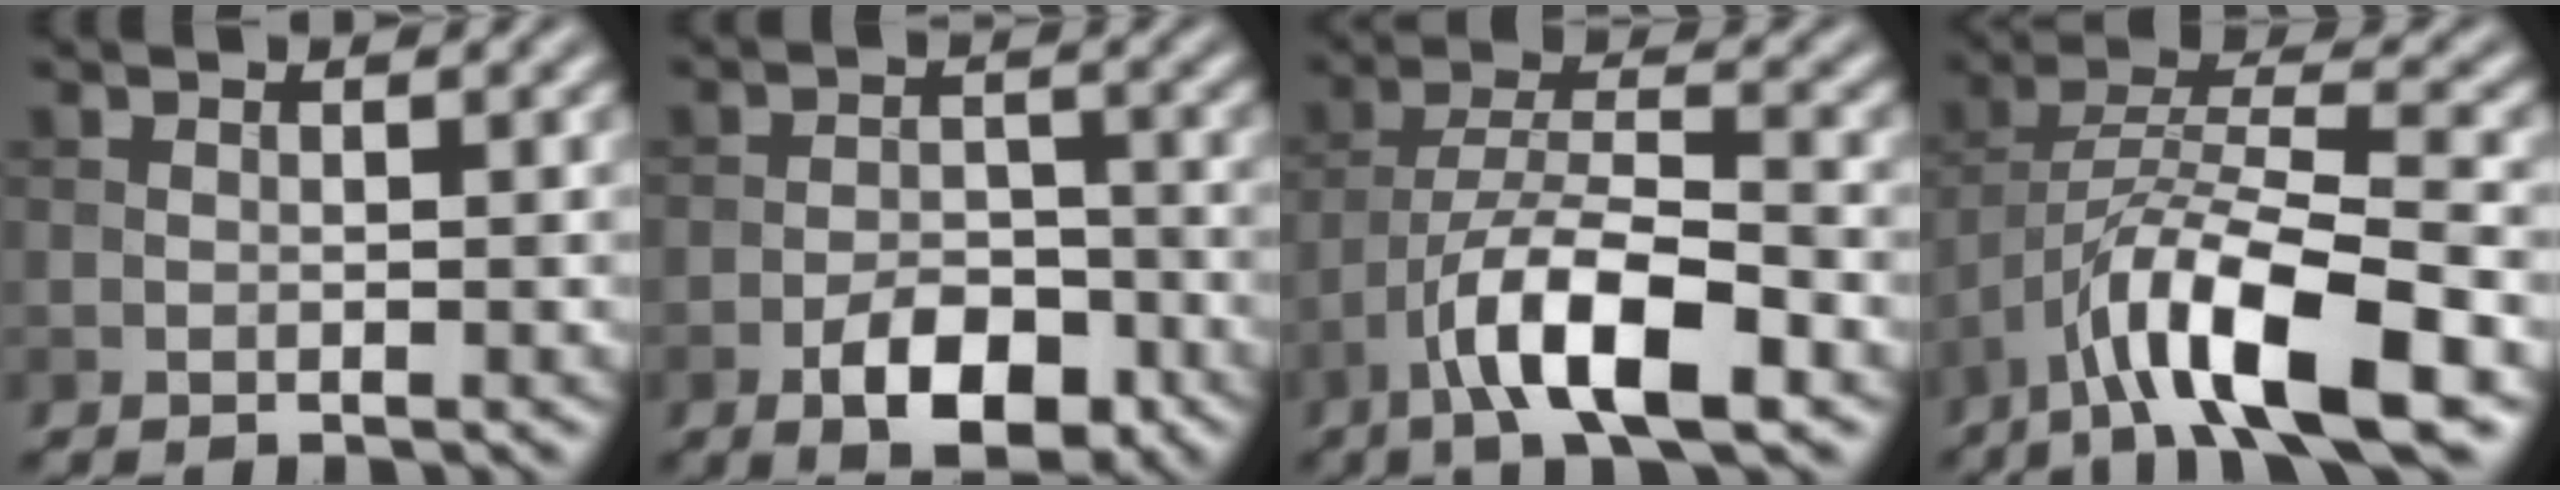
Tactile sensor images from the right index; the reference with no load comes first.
{"total": 5.7, "force": [-3.1, 2.9, 3.9], "torque": [-0.054, 0.001, -0.054]}
{"total": 9.0, "force": [-4.8, 2.8, 7.1], "torque": [-0.120, 0.013, -0.088]}
{"total": 10.8, "force": [-6.1, 2.7, 8.4], "torque": [-0.141, 0.012, -0.113]}